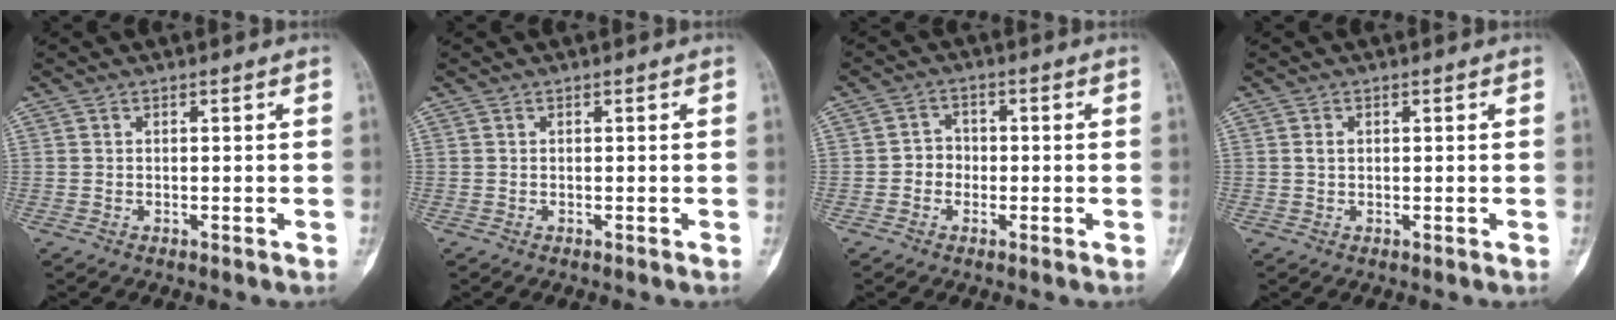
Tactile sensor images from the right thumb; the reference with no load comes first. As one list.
[{"total": 0.0}, {"total": 3.3, "force": [-0.8, 3.0, 1.2], "torque": [0.003, 0.011, -0.023]}, {"total": 1.1, "force": [0.2, 0.8, 0.7], "torque": [-0.013, 0.003, 0.006]}]